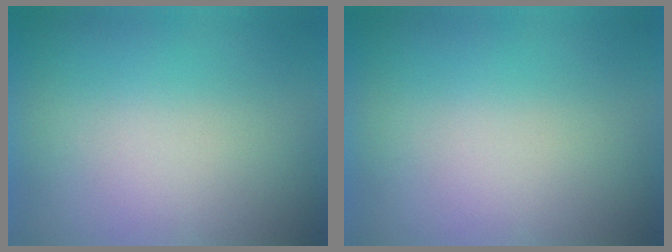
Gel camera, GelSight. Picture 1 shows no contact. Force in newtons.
{"total": 0.0}